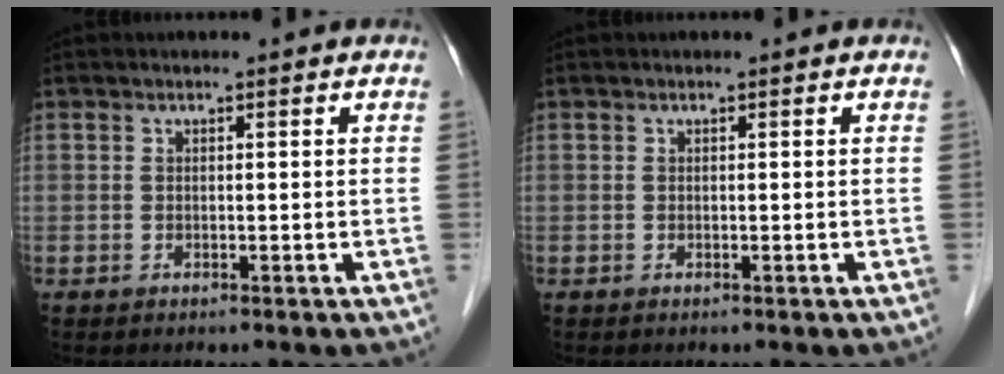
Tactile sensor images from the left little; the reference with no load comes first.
{"total": 0.0}